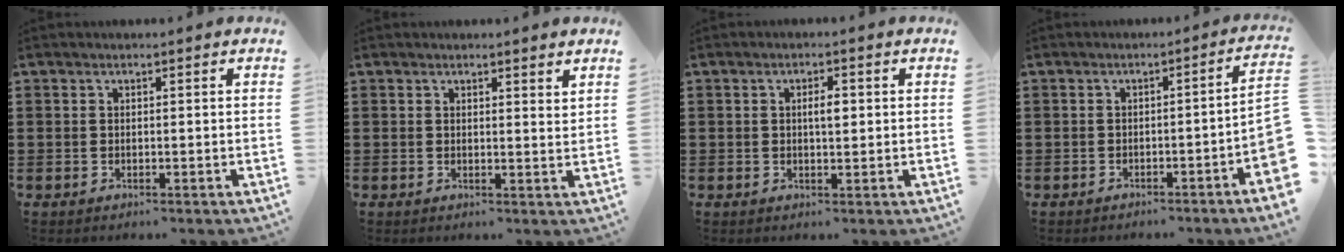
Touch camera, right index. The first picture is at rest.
{"total": 1.4, "force": [1.3, 0.2, 0.3], "torque": [-0.001, -0.001, 0.024]}
{"total": 2.6, "force": [0.4, 0.9, 2.5], "torque": [-0.048, 0.005, 0.004]}
{"total": 4.0, "force": [-2.0, -0.1, 3.5], "torque": [-0.054, -0.010, -0.033]}